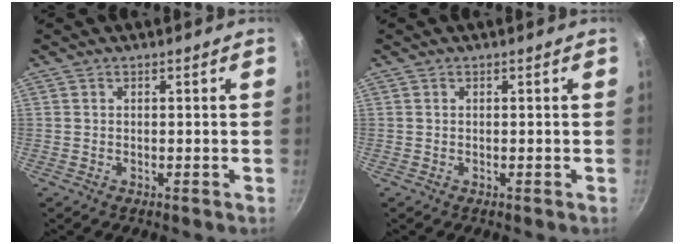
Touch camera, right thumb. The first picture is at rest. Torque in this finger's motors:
{"motor_torque": [-0.27, 0.16, 0.00, 0.00, 0.01]}